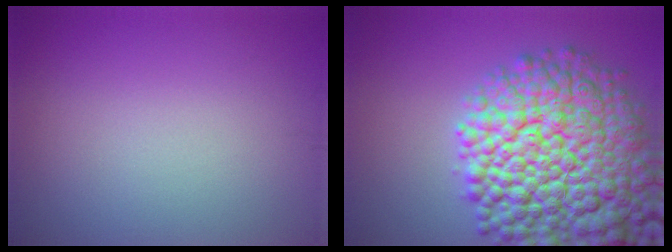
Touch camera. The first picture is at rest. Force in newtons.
{"total": 14.9, "press": 14.8, "slide": 0.7}